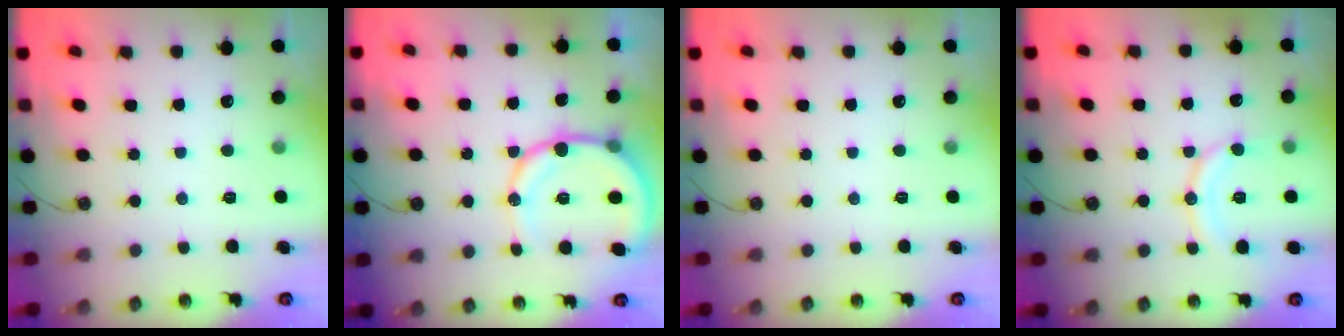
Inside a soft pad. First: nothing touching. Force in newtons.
{"total": 13.9, "press": 13.6, "slide": 2.8}
{"total": 0.0}
{"total": 10.5, "press": 10.5, "slide": 1.1}